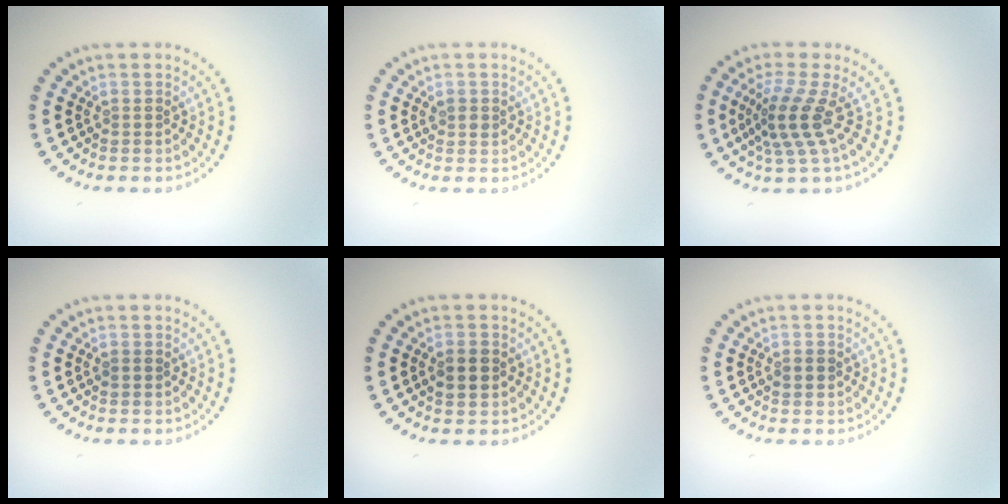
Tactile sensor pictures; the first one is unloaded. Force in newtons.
{"total": 1.1, "press": 1.1, "slide": 0.1}
{"total": 3.8, "press": 2.7, "slide": 2.7}
{"total": 1.0, "press": 1.0, "slide": 0.1}
{"total": 2.3, "press": 2.3, "slide": 0.1}
{"total": 1.7, "press": 1.7, "slide": 0.1}